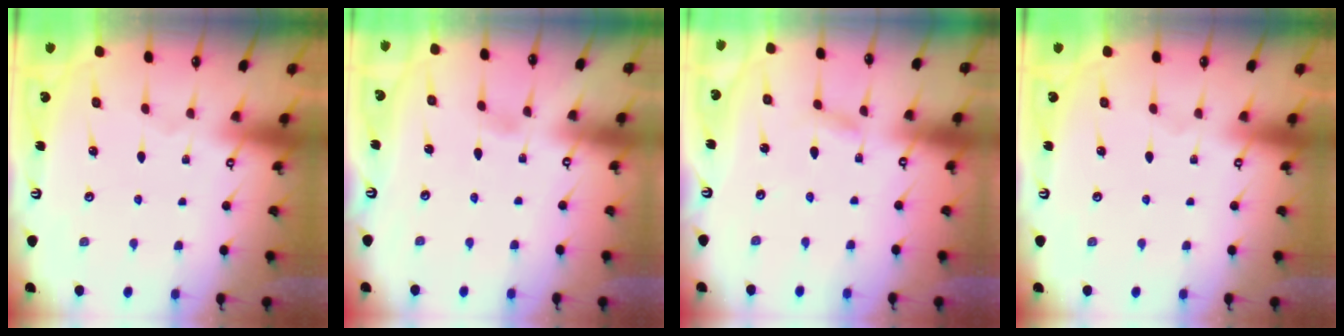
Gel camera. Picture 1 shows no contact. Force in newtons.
{"total": 2.1, "press": 2.1, "slide": 0.3}
{"total": 2.2, "press": 2.2, "slide": 0.1}
{"total": 0.0}